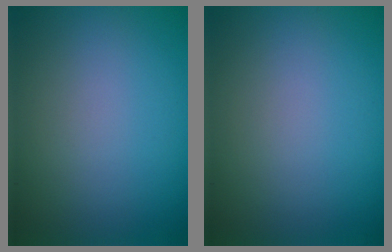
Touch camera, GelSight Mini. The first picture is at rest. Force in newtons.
{"total": 0.0}